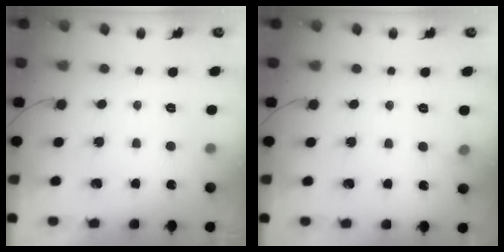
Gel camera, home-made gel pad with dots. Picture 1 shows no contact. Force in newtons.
{"total": 5.0, "press": 3.7, "slide": 3.3}